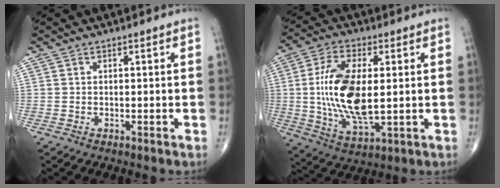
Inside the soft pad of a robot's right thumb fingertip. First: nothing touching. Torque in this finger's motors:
{"motor_torque": [2.51, 2.49, 1.79, -0.36, 0.23]}